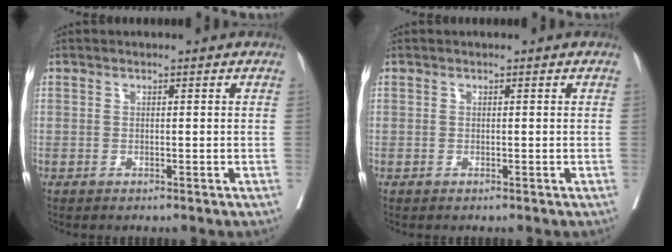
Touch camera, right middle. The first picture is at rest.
{"total": 0.0}